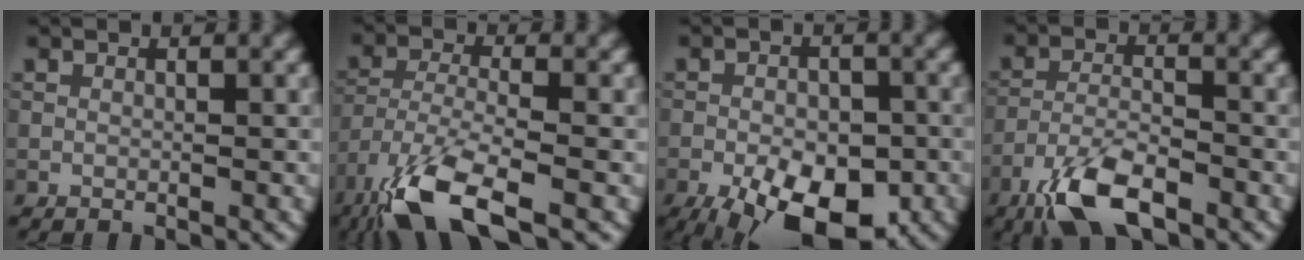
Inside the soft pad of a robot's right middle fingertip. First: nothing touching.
{"total": 8.9, "force": [-5.6, 2.9, 6.3], "torque": [-0.136, -0.015, -0.112]}
{"total": 11.2, "force": [-5.7, 5.3, 8.0], "torque": [-0.109, -0.021, -0.087]}
{"total": 6.8, "force": [-4.5, 2.4, 4.6], "torque": [-0.090, -0.002, -0.091]}